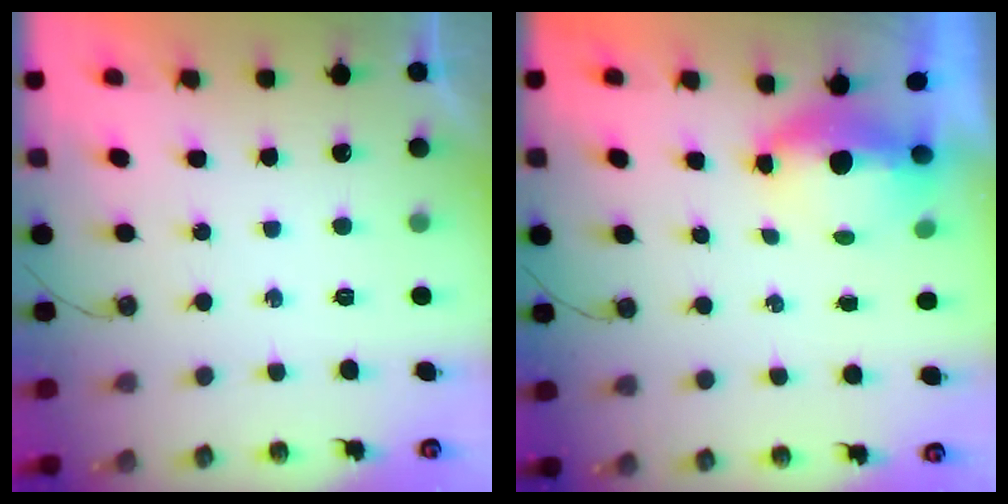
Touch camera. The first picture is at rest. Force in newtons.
{"total": 5.1, "press": 4.9, "slide": 1.4}